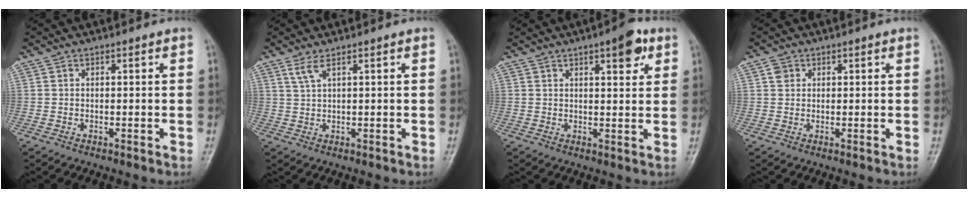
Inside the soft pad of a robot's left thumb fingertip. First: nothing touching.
{"total": 2.3, "force": [1.4, 0.3, 1.8], "torque": [-0.046, 0.001, 0.036]}
{"total": 6.1, "force": [3.2, 2.1, 4.7], "torque": [-0.048, -0.011, 0.037]}
{"total": 1.7, "force": [0.7, 1.5, 0.5], "torque": [0.000, 0.000, 0.007]}